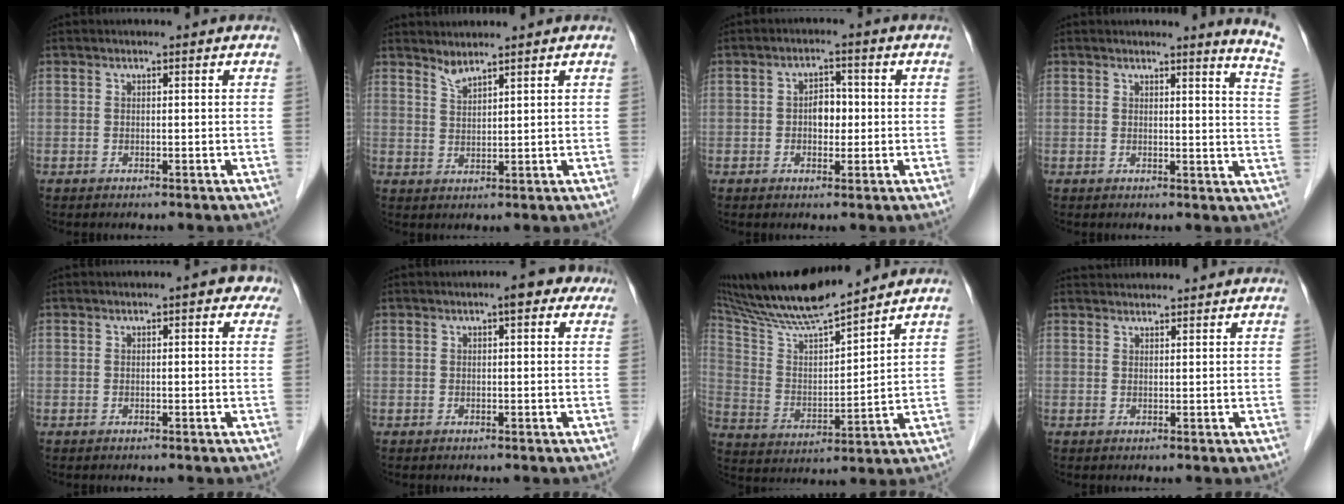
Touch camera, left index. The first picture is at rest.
{"total": 2.0, "force": [2.0, -0.1, 0.6], "torque": [-0.011, -0.005, 0.041]}
{"total": 3.4, "force": [-0.3, 2.2, 2.6], "torque": [-0.041, 0.011, -0.006]}
{"total": 6.4, "force": [5.8, -1.6, 2.0], "torque": [-0.025, -0.072, 0.039]}
{"total": 2.4, "force": [1.0, 1.2, 1.9], "torque": [-0.012, 0.016, 0.004]}
{"total": 3.6, "force": [1.9, 1.3, 2.7], "torque": [-0.031, 0.016, 0.019]}
{"total": 14.5, "force": [13.0, 0.2, 6.3], "torque": [-0.123, 0.010, 0.242]}
{"total": 4.5, "force": [4.4, 0.2, 0.6], "torque": [-0.011, 0.034, 0.065]}